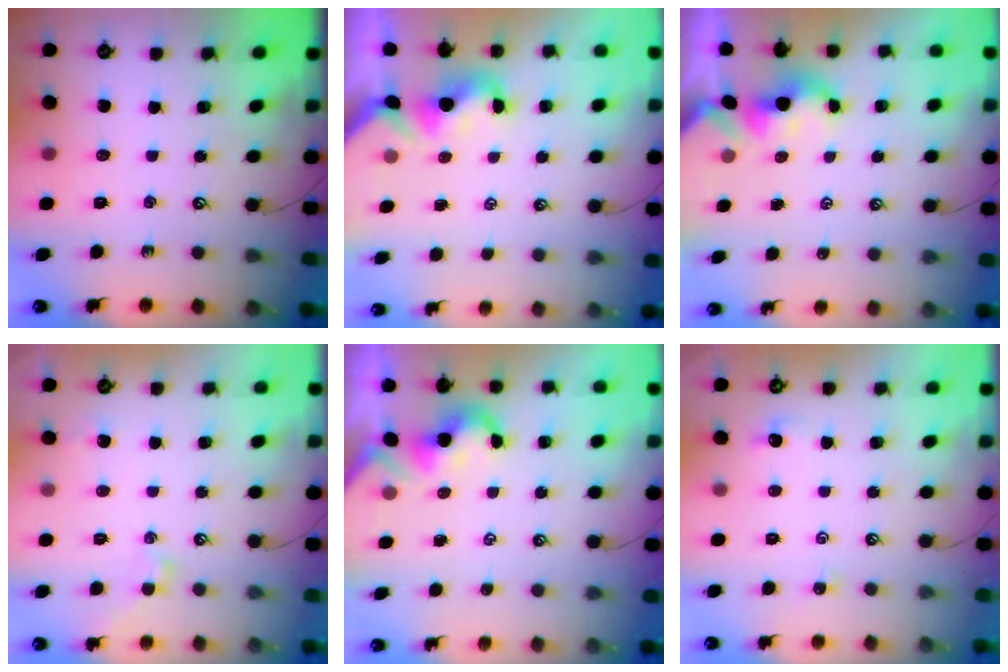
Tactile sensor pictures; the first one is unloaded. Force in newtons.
{"total": 0.7, "press": 0.2, "slide": 0.7}
{"total": 1.8, "press": 1.8, "slide": 0.2}
{"total": 2.6, "press": 2.5, "slide": 0.8}
{"total": 2.1, "press": 2.0, "slide": 0.5}
{"total": 0.0}